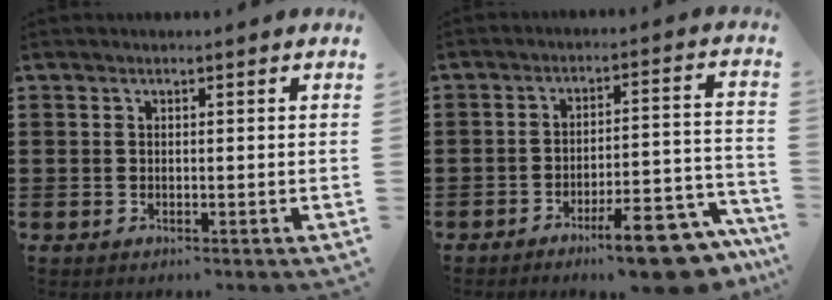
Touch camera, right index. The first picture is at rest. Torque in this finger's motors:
{"motor_torque": [1.66, -0.47, 0.62, 0.10]}